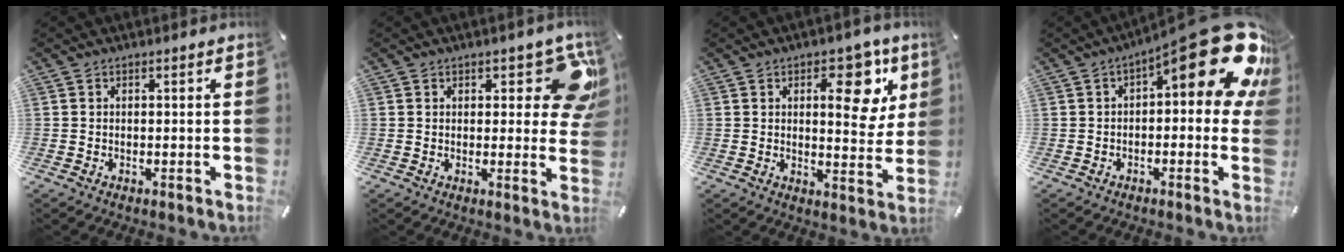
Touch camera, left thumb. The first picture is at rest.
{"total": 11.5, "force": [5.9, 5.5, 8.2], "torque": [-0.083, -0.035, 0.101]}
{"total": 12.5, "force": [5.5, 6.2, 9.4], "torque": [-0.095, -0.031, 0.082]}
{"total": 20.7, "force": [8.6, 7.6, 17.2], "torque": [-0.223, -0.068, 0.146]}